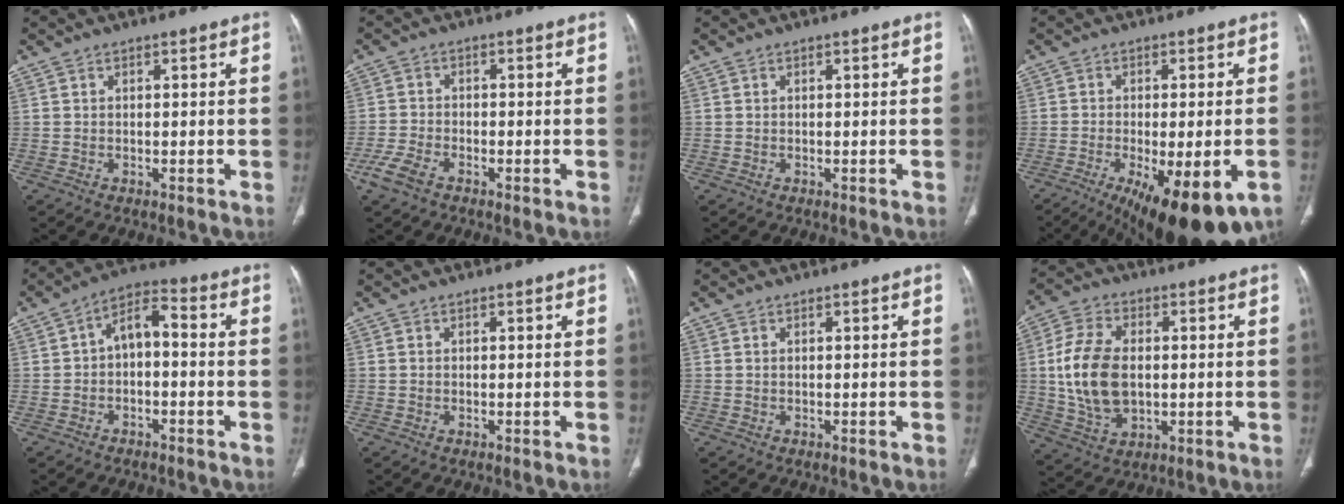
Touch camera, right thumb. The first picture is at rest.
{"total": 4.6, "force": [-2.9, 2.1, 2.9], "torque": [-0.074, 0.007, -0.061]}
{"total": 0.0}
{"total": 17.9, "force": [-8.8, 6.0, 14.4], "torque": [-0.189, -0.012, -0.121]}
{"total": 6.8, "force": [-0.8, 4.0, 5.4], "torque": [-0.079, 0.038, -0.026]}
{"total": 0.0}
{"total": 0.0}
{"total": 14.2, "force": [0.3, 8.9, 11.0], "torque": [-0.216, 0.001, 0.012]}